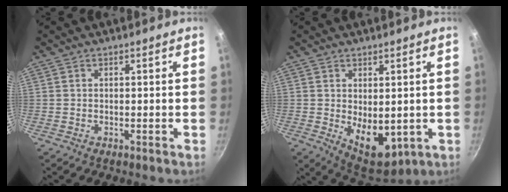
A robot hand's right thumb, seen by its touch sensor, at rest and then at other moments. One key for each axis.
{"total": 9.0, "fx": -0.5, "fy": 5.3, "fz": 7.3, "tx": -0.081, "ty": -0.021, "tz": 0.013}